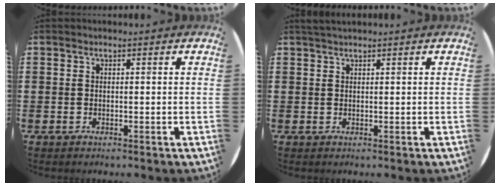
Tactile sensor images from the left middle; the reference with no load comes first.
{"total": 0.8, "force": [0.7, -0.1, 0.2], "torque": [-0.003, 0.000, 0.015]}